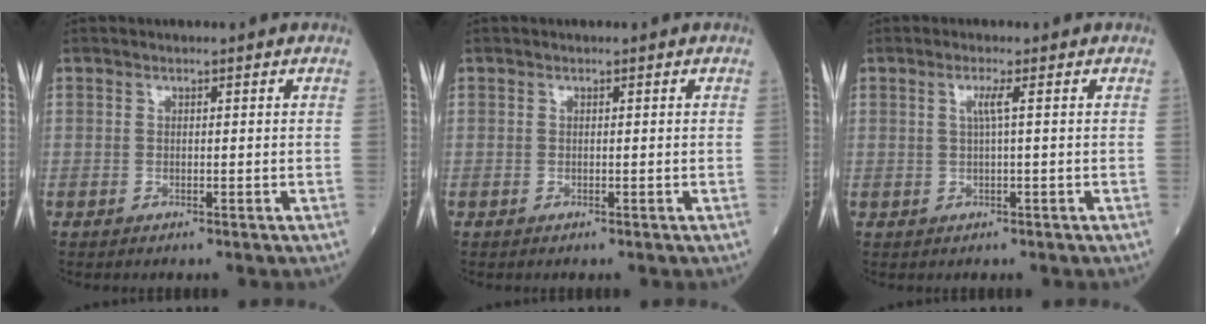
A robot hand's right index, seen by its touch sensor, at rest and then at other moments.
{"total": 0.0}
{"total": 2.0, "force": [0.5, -0.4, 1.9], "torque": [-0.037, 0.001, 0.010]}